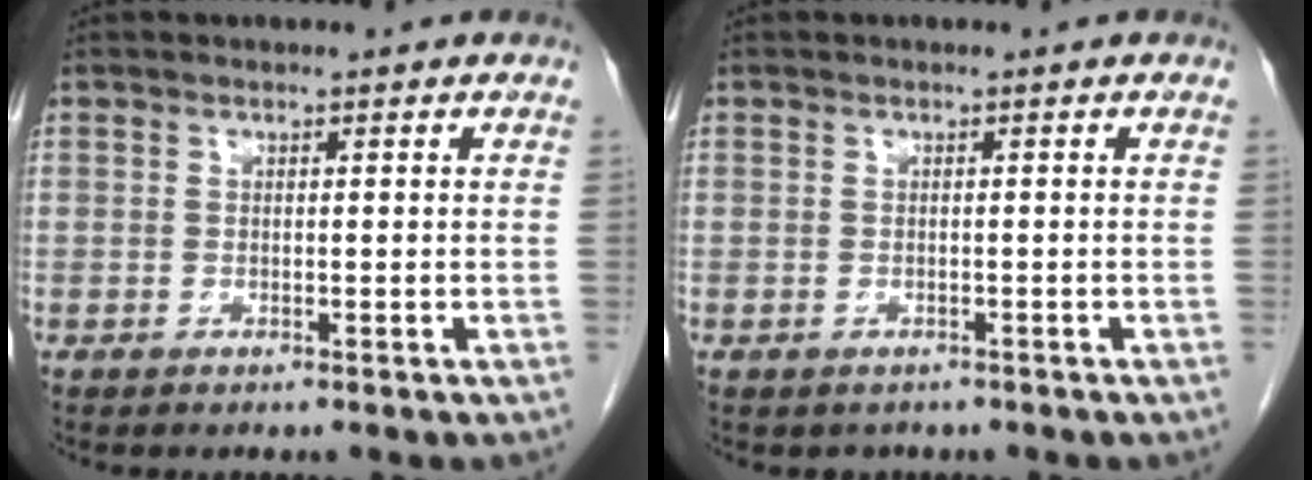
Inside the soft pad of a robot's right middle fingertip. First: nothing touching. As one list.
[{"total": 1.3, "force": [-1.0, 0.8, 0.1], "torque": [-0.006, -0.001, -0.011]}]